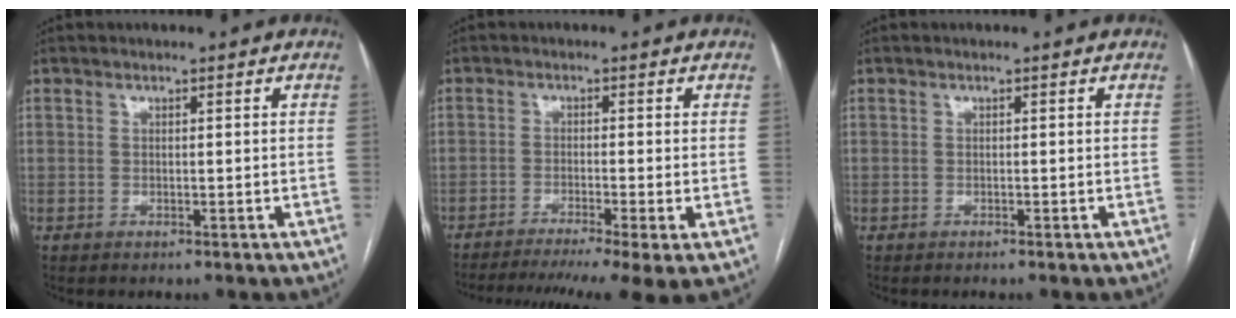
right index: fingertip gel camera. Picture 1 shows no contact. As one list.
[{"total": 11.7, "force": [-8.6, -0.2, 7.9], "torque": [-0.112, -0.019, -0.133]}, {"total": 0.0}]